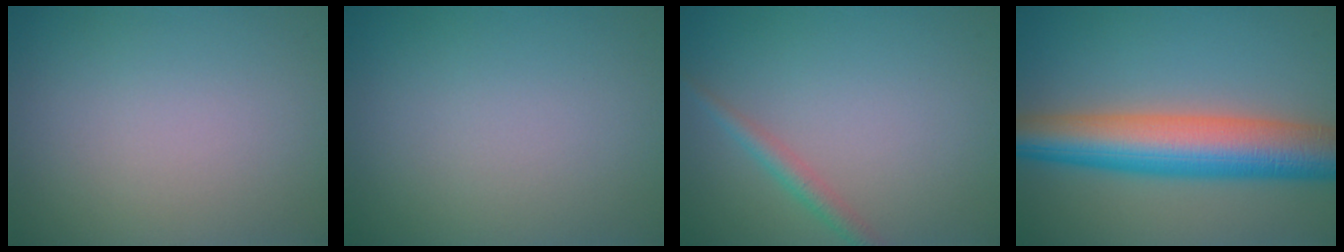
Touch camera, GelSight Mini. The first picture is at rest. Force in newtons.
{"total": 0.0}
{"total": 1.8, "press": 1.8, "slide": 0.0}
{"total": 10.1, "press": 10.1, "slide": 0.3}